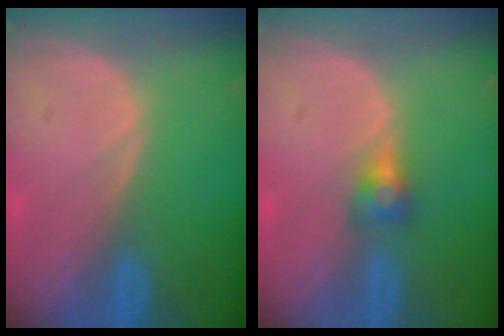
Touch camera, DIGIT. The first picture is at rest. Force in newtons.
{"total": 2.9, "press": 2.5, "slide": 1.5}